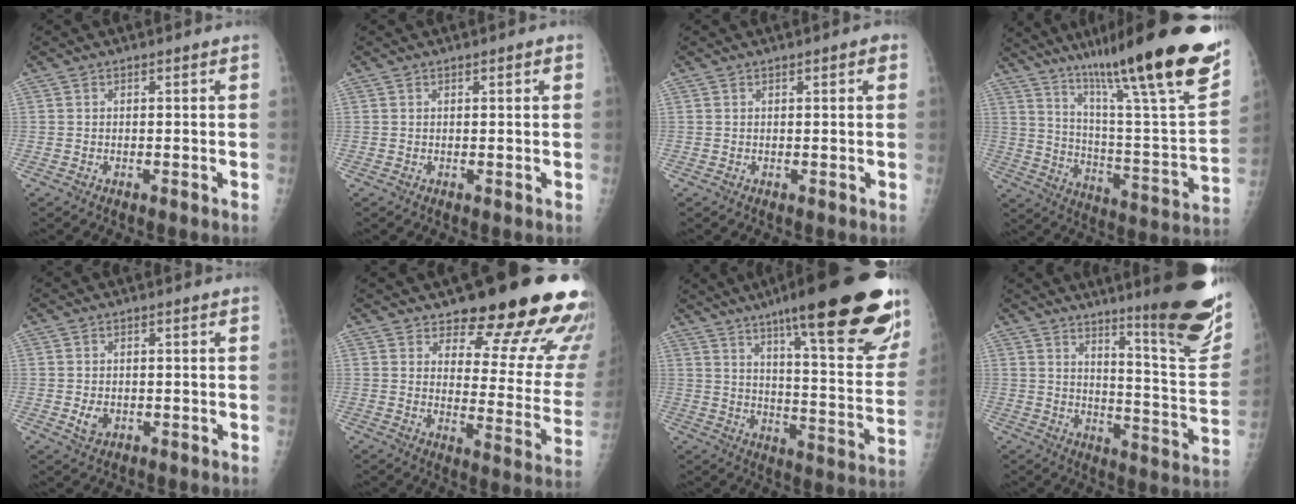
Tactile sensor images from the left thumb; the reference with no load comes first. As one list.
[{"total": 1.1, "force": [0.6, 0.2, 0.9], "torque": [-0.013, 0.000, 0.007]}, {"total": 1.8, "force": [0.9, 0.4, 1.5], "torque": [-0.017, 0.001, 0.009]}, {"total": 32.0, "force": [21.6, 3.7, 23.2], "torque": [-0.314, -0.079, 0.329]}, {"total": 2.6, "force": [-0.1, 1.8, 1.9], "torque": [-0.025, -0.004, 0.007]}, {"total": 21.5, "force": [16.5, 6.5, 12.2], "torque": [-0.108, -0.109, 0.204]}, {"total": 31.4, "force": [20.3, 5.9, 23.2], "torque": [-0.269, -0.066, 0.286]}, {"total": 21.3, "force": [13.8, 2.9, 16.0], "torque": [-0.183, -0.089, 0.193]}]